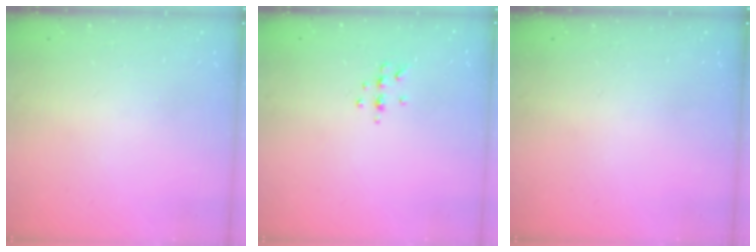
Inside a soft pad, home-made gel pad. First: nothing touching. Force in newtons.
{"total": 4.7, "press": 4.6, "slide": 1.1}
{"total": 0.0}